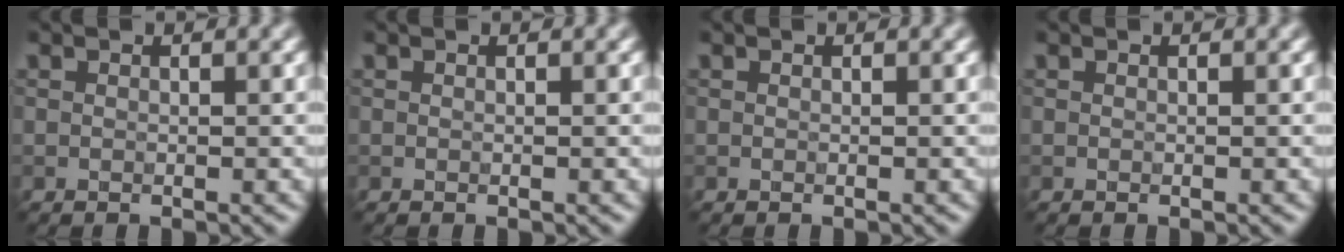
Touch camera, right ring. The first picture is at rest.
{"total": 0.0}
{"total": 0.0}
{"total": 0.0}